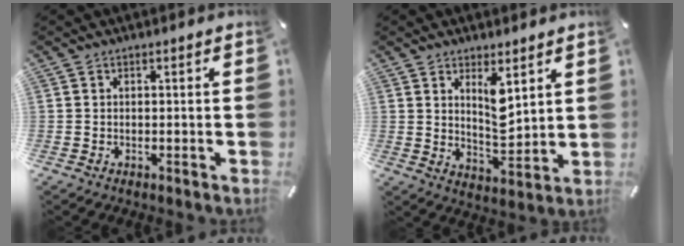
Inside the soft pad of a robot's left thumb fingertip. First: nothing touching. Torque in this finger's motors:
{"motor_torque": [0.36, -0.28, 0.10, 0.03, -0.01]}